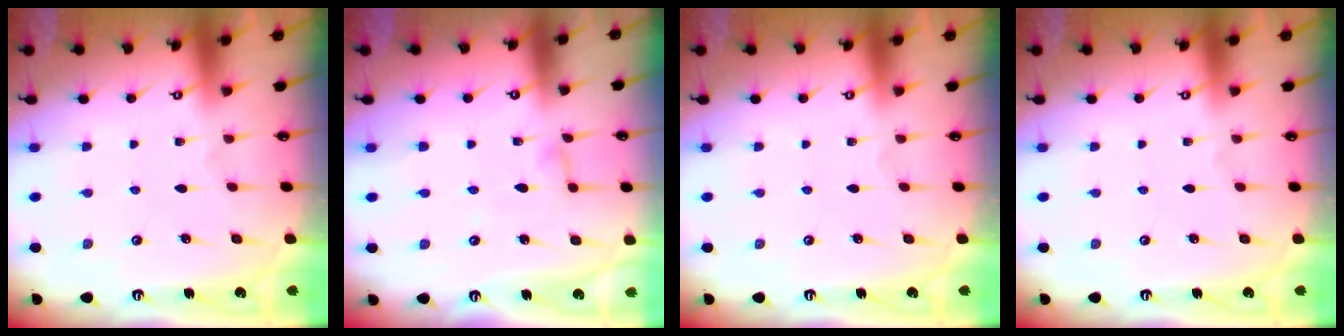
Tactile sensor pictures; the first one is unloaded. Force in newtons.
{"total": 3.6, "press": 3.6, "slide": 0.3}
{"total": 0.0}
{"total": 0.0}